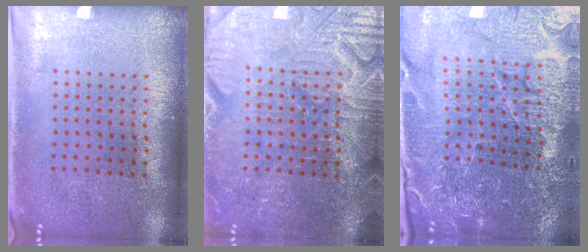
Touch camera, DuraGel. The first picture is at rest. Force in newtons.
{"total": 3.9, "press": 3.8, "slide": 1.0}
{"total": 4.9, "press": 4.7, "slide": 1.4}